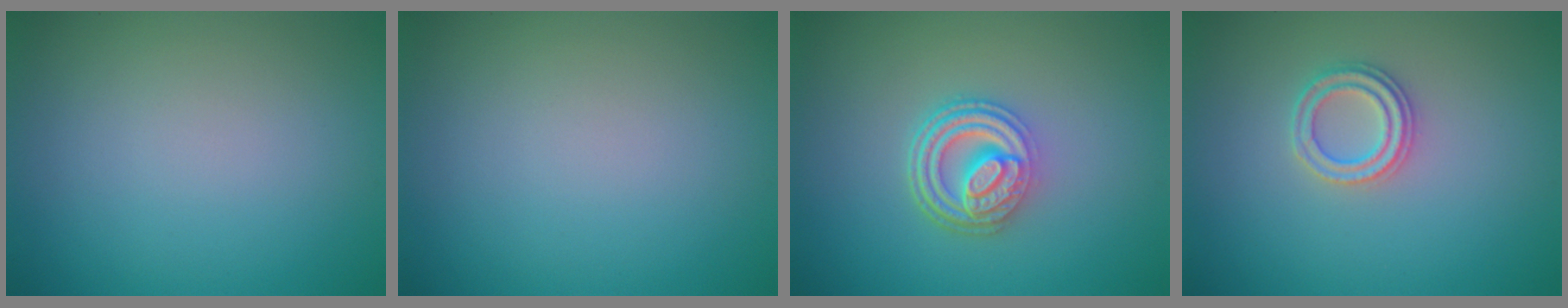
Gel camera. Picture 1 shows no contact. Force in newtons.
{"total": 0.0}
{"total": 4.9, "press": 3.8, "slide": 3.1}
{"total": 2.3, "press": 2.2, "slide": 0.5}